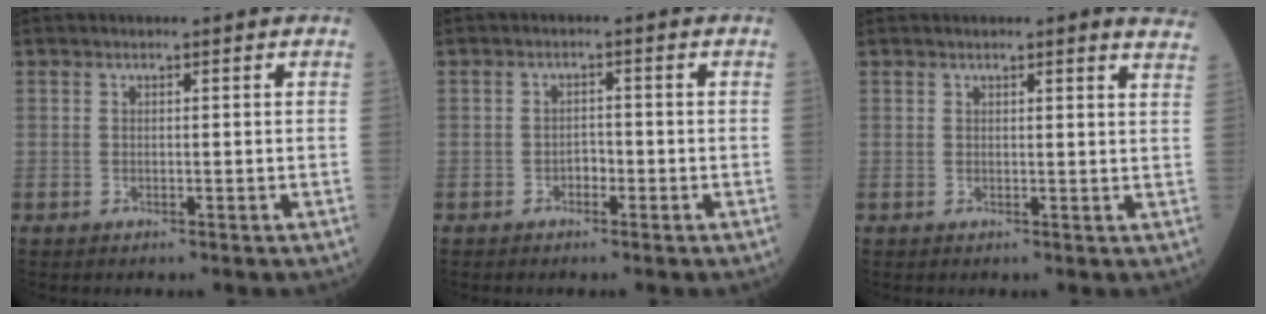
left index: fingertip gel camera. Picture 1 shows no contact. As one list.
[{"total": 1.8, "force": [-0.9, 1.2, 1.1], "torque": [-0.016, 0.006, -0.014]}, {"total": 7.8, "force": [6.9, 1.0, 3.6], "torque": [-0.034, -0.004, 0.060]}]